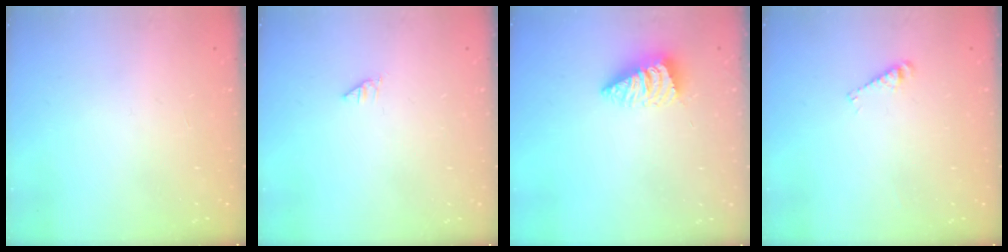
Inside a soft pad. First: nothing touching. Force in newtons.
{"total": 0.0}
{"total": 3.0, "press": 2.9, "slide": 0.3}
{"total": 2.9, "press": 2.9, "slide": 0.4}